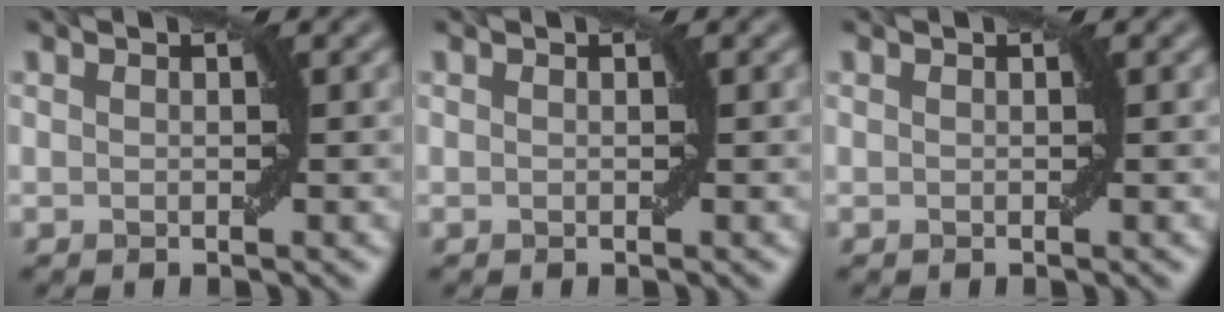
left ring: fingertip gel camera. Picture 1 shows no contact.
{"total": 0.0}
{"total": 0.0}